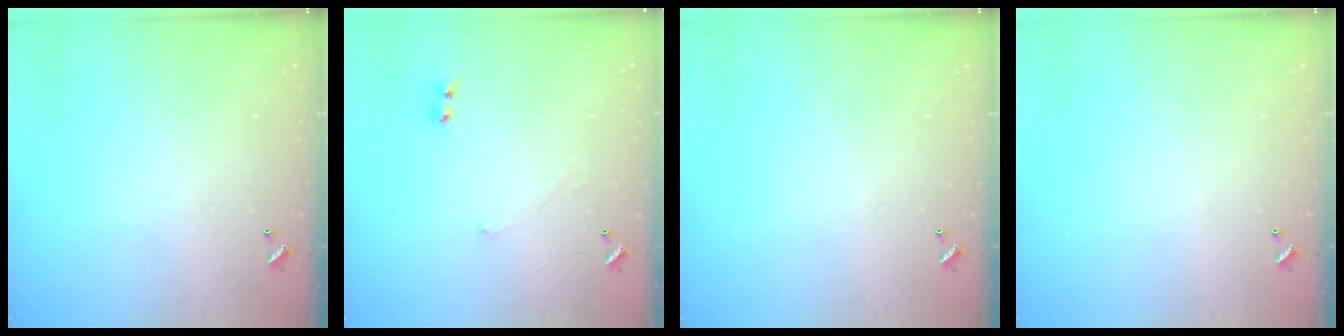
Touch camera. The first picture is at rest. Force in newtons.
{"total": 2.4, "press": 2.3, "slide": 0.5}
{"total": 0.0}
{"total": 0.0}